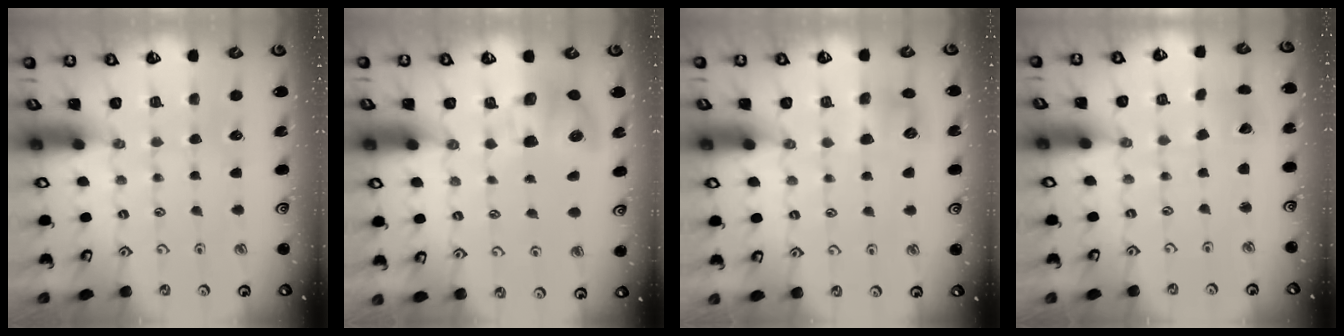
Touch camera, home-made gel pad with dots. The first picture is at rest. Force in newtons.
{"total": 8.9, "press": 8.8, "slide": 1.4}
{"total": 6.7, "press": 6.7, "slide": 0.9}
{"total": 3.4, "press": 3.3, "slide": 0.3}